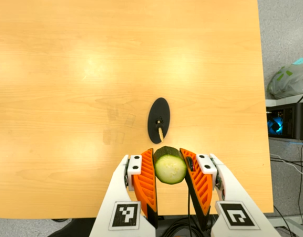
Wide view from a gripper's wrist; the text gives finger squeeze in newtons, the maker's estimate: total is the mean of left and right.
{"total": 11.8, "left": 12.2, "right": 11.4}